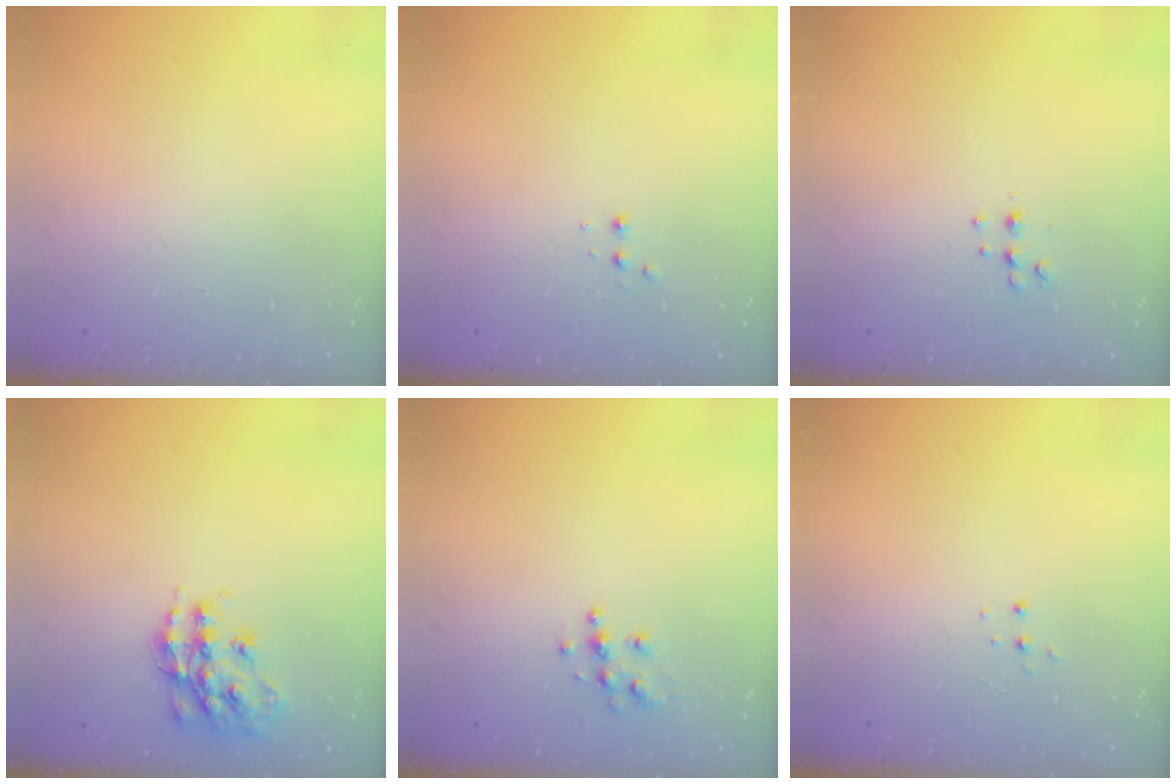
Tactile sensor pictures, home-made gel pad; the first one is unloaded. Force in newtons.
{"total": 2.9, "press": 2.7, "slide": 1.0}
{"total": 5.3, "press": 5.2, "slide": 0.8}
{"total": 14.2, "press": 14.2, "slide": 0.9}
{"total": 6.3, "press": 6.3, "slide": 0.3}
{"total": 3.8, "press": 3.8, "slide": 0.3}